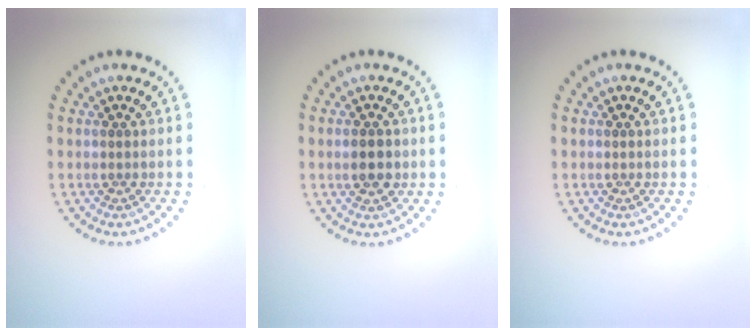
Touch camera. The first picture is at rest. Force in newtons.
{"total": 2.5, "press": 2.5, "slide": 0.2}
{"total": 0.0}